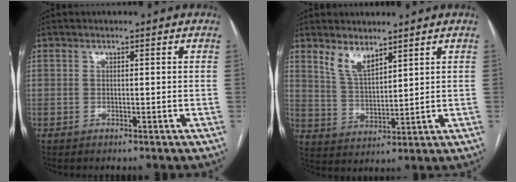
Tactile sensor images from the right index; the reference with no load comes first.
{"total": 5.3, "force": [4.0, 1.8, 2.9], "torque": [-0.060, -0.006, 0.088]}